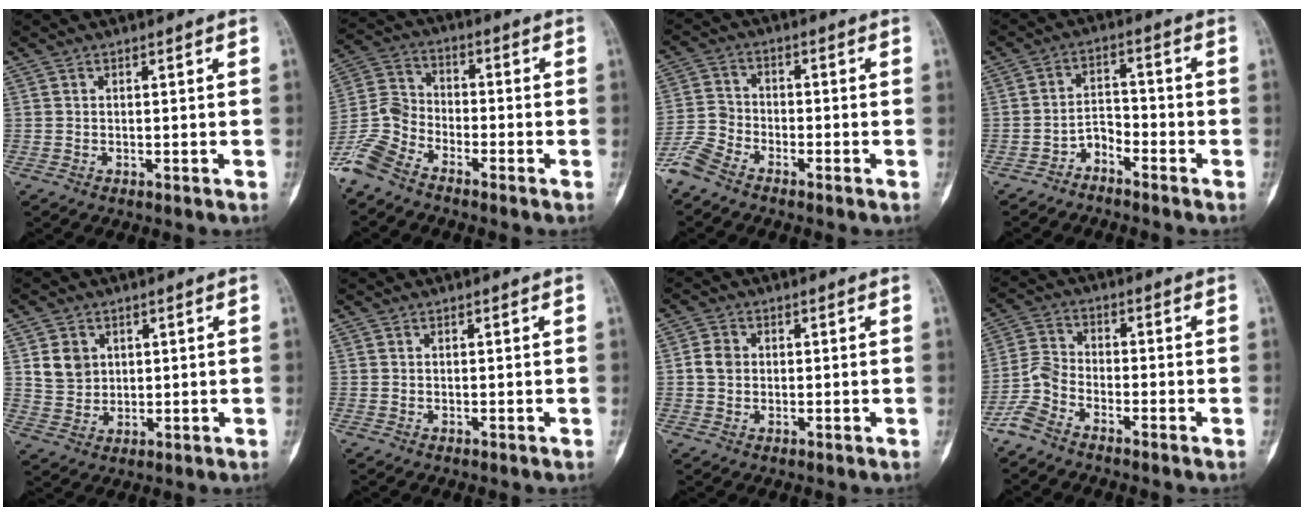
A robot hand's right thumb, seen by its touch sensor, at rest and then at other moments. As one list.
[{"total": 8.8, "force": [-6.9, 3.9, 3.9], "torque": [-0.088, 0.030, -0.152]}, {"total": 5.7, "force": [-4.6, 2.2, 2.4], "torque": [-0.056, 0.008, -0.108]}, {"total": 3.8, "force": [-3.1, 1.7, 1.1], "torque": [-0.007, 0.039, -0.061]}, {"total": 5.7, "force": [1.9, 4.7, 2.5], "torque": [-0.026, -0.012, 0.042]}, {"total": 0.0}, {"total": 3.2, "force": [0.1, 2.7, 1.7], "torque": [-0.026, 0.006, -0.001]}, {"total": 5.2, "force": [-4.1, 1.7, 2.6], "torque": [-0.062, 0.016, -0.099]}]